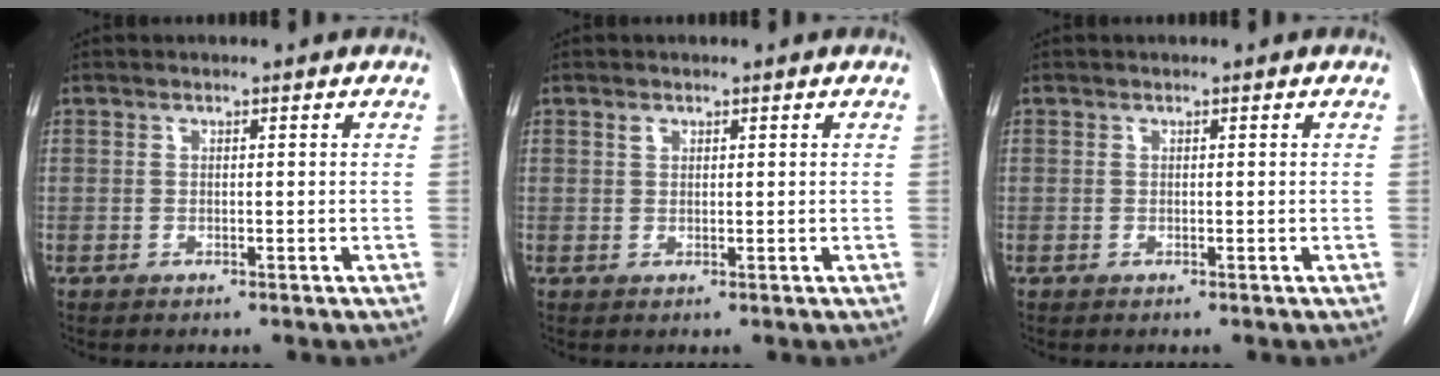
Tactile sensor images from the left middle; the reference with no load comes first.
{"total": 0.9, "force": [0.6, 0.5, 0.4], "torque": [-0.005, 0.001, 0.009]}
{"total": 0.0}